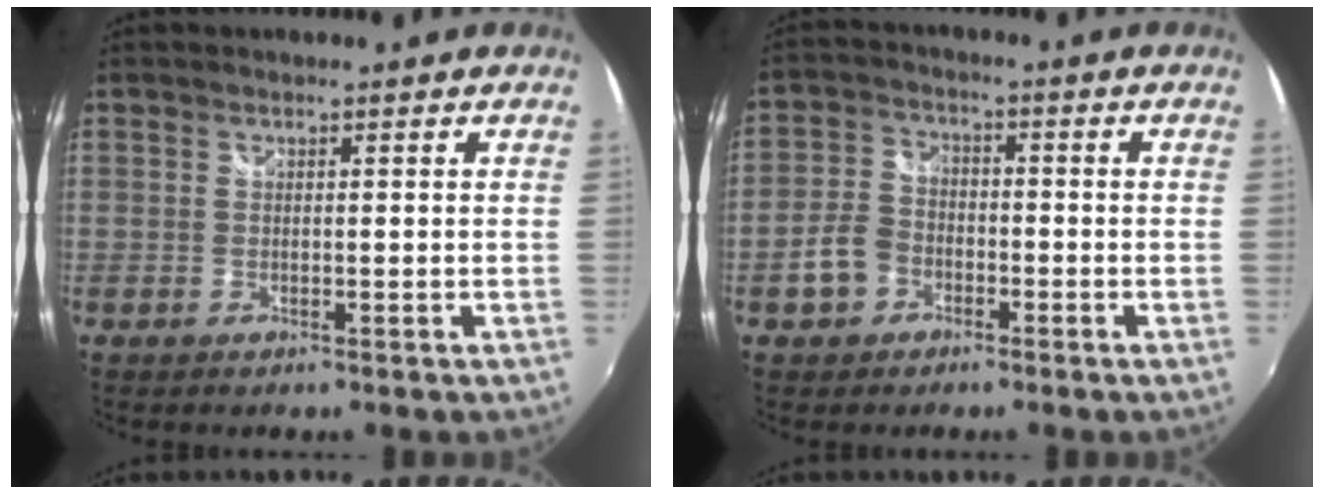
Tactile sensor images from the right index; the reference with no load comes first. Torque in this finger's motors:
{"motor_torque": [0.00, 0.03, -0.24, -0.12]}